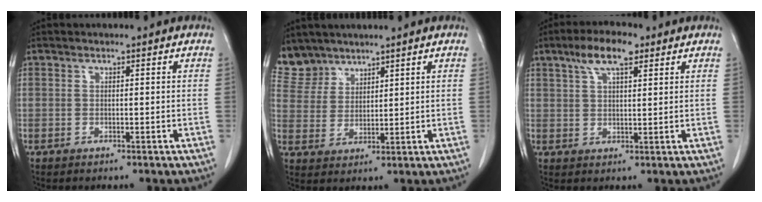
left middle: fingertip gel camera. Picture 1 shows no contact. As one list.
[{"total": 5.3, "force": [4.8, 2.2, -0.4], "torque": [0.006, 0.002, 0.108]}, {"total": 6.5, "force": [3.9, 1.8, 4.9], "torque": [-0.097, 0.015, 0.069]}]